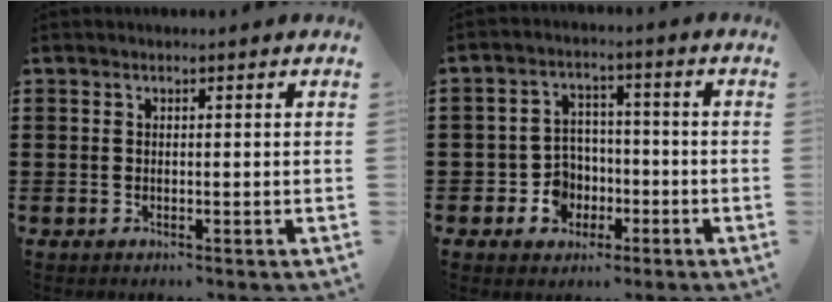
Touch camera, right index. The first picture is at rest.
{"total": 5.9, "force": [-2.0, 5.1, 2.0], "torque": [-0.054, 0.016, -0.036]}